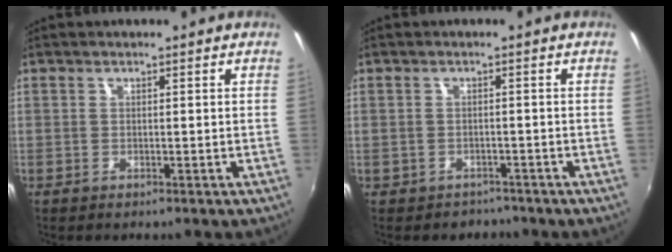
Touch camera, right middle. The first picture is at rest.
{"total": 2.5, "force": [-1.9, 1.6, -0.2], "torque": [-0.006, 0.000, -0.025]}